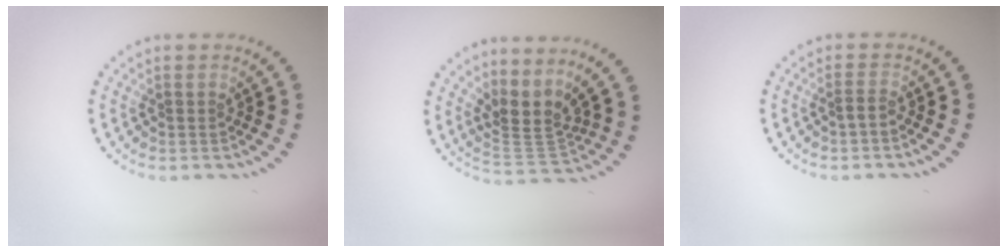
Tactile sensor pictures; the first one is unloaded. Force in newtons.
{"total": 3.5, "press": 2.5, "slide": 2.4}
{"total": 0.7, "press": 0.3, "slide": 0.6}